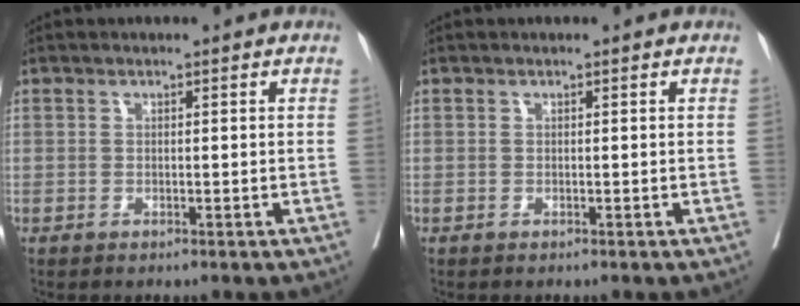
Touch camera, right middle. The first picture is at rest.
{"total": 0.0}